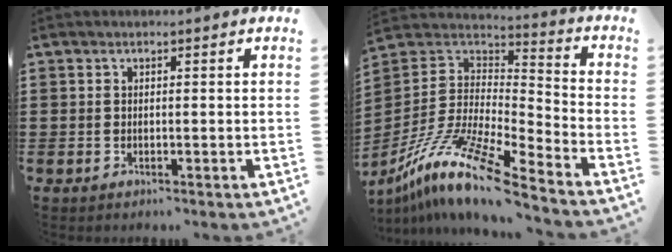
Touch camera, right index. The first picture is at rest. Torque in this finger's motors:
{"motor_torque": [2.14, 0.00, -0.22, -0.18]}